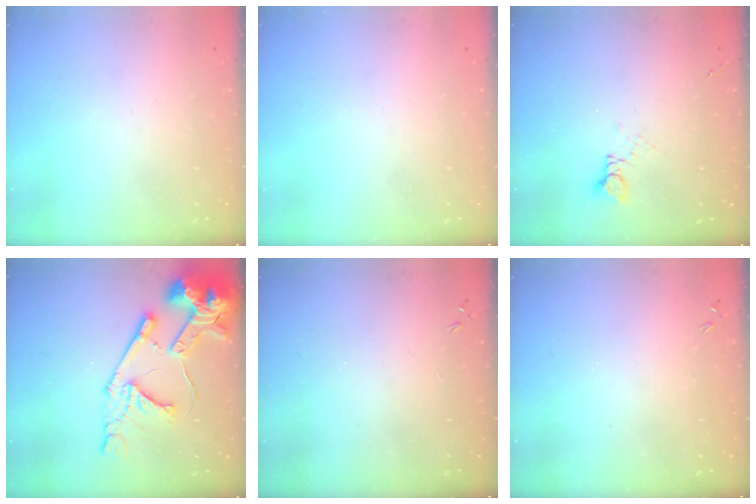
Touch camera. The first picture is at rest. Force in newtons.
{"total": 0.0}
{"total": 2.5, "press": 2.5, "slide": 0.2}
{"total": 18.6, "press": 18.5, "slide": 2.1}
{"total": 0.0}
{"total": 0.0}